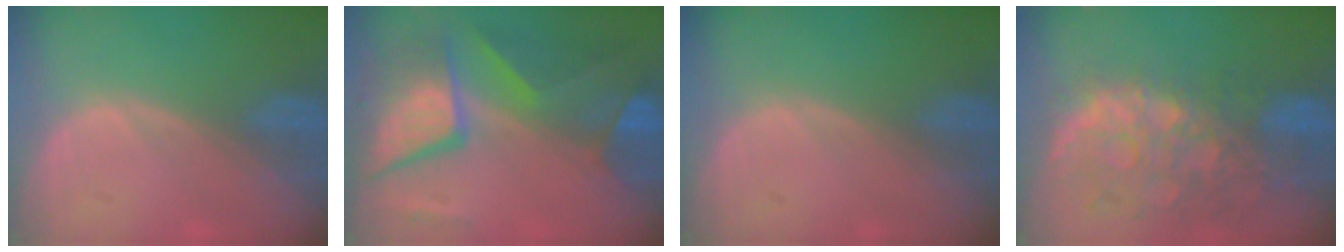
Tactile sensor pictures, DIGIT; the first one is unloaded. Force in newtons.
{"total": 11.8, "press": 11.7, "slide": 1.3}
{"total": 0.0}
{"total": 12.3, "press": 10.2, "slide": 7.0}